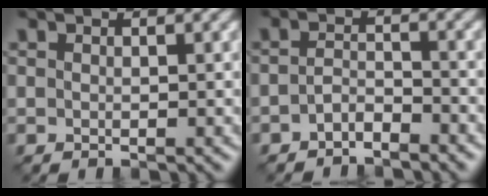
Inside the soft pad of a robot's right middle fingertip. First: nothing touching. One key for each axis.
{"total": 1.9, "fx": -1.6, "fy": 0.4, "fz": 0.9, "tx": -0.025, "ty": 0.008, "tz": -0.035}